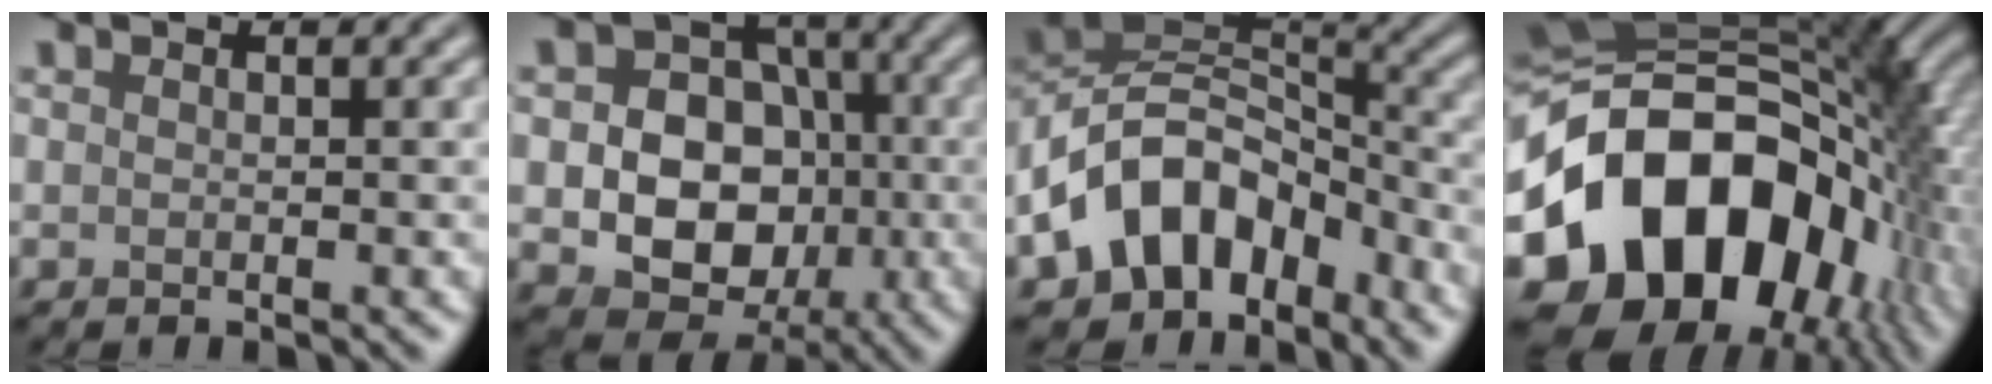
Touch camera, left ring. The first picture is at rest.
{"total": 9.0, "force": [-1.5, 7.3, 5.1], "torque": [-0.061, -0.001, -0.041]}
{"total": 10.3, "force": [-5.4, 6.8, 5.6], "torque": [-0.092, 0.013, -0.113]}
{"total": 19.7, "force": [-4.5, 13.8, 13.3], "torque": [-0.257, -0.003, -0.084]}